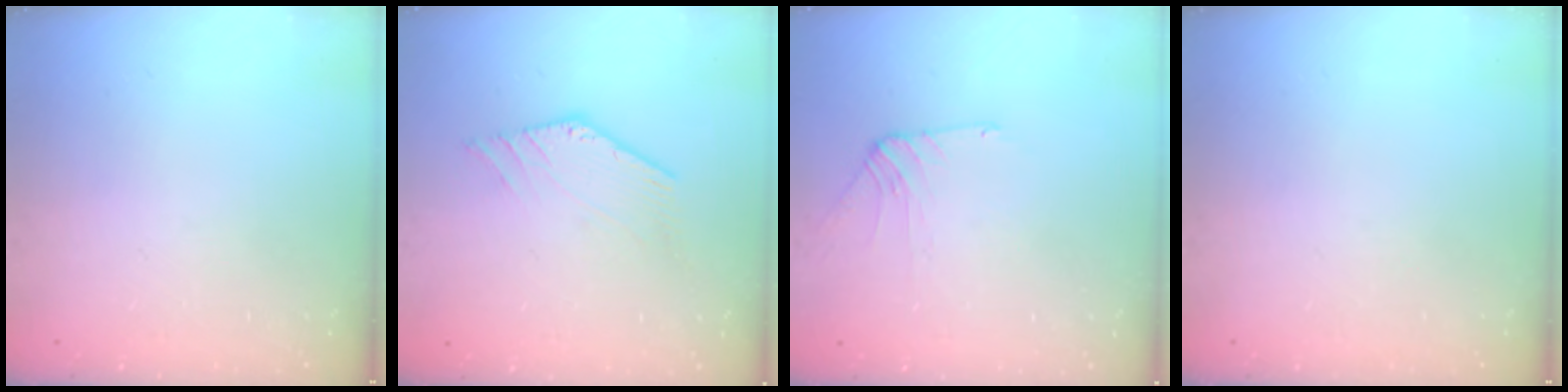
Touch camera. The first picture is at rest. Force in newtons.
{"total": 0.0}
{"total": 4.2, "press": 4.1, "slide": 0.8}
{"total": 0.0}